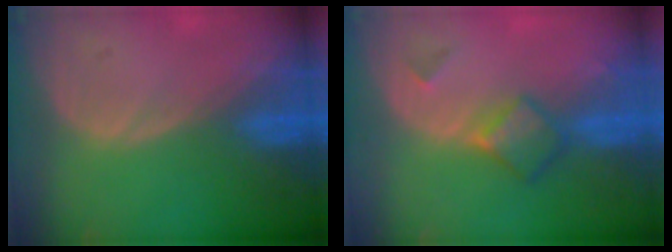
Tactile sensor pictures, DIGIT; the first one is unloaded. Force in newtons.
{"total": 5.0, "press": 4.4, "slide": 2.4}